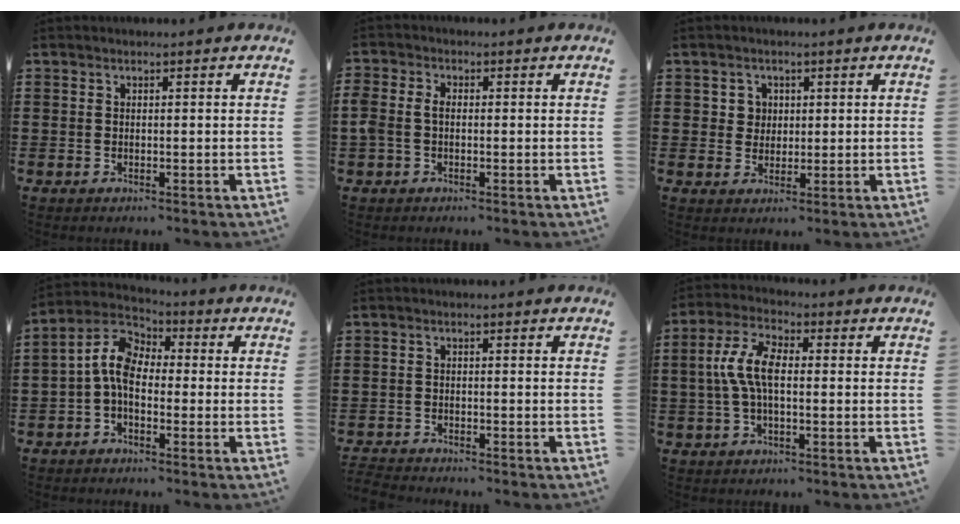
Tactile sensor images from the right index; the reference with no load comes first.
{"total": 2.5, "force": [-0.3, 1.8, 1.7], "torque": [-0.050, -0.001, -0.012]}
{"total": 2.8, "force": [0.8, 2.6, 0.6], "torque": [-0.024, 0.011, 0.012]}
{"total": 7.4, "force": [0.2, 4.8, 5.7], "torque": [-0.143, 0.001, -0.006]}
{"total": 1.8, "force": [-1.8, 0.0, -0.1], "torque": [-0.004, -0.001, -0.039]}
{"total": 6.5, "force": [-0.2, 3.1, 5.7], "torque": [-0.142, -0.002, -0.015]}